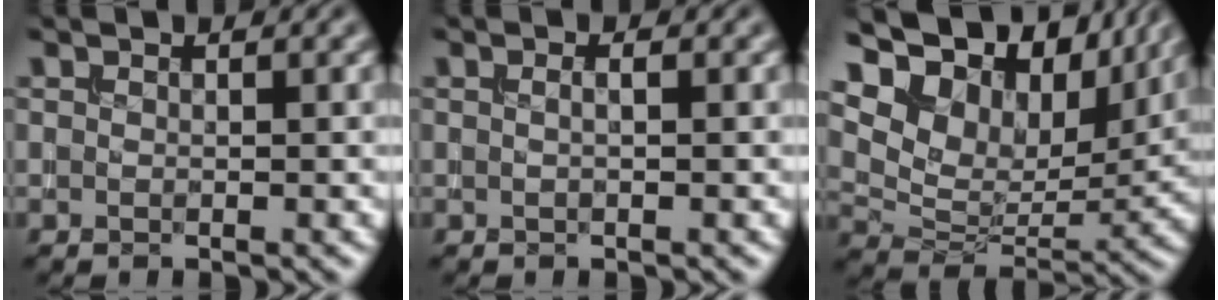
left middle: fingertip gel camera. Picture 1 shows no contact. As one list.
[{"total": 0.8, "force": [0.2, 0.1, 0.7], "torque": [-0.007, -0.005, 0.000]}, {"total": 14.9, "force": [9.1, 8.6, 8.1], "torque": [-0.174, 0.039, 0.147]}]